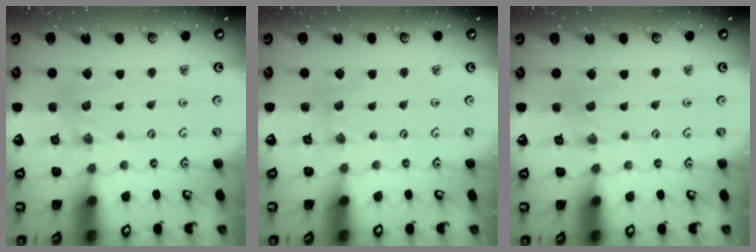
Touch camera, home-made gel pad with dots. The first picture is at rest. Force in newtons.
{"total": 1.0, "press": 1.0, "slide": 0.1}
{"total": 0.0}